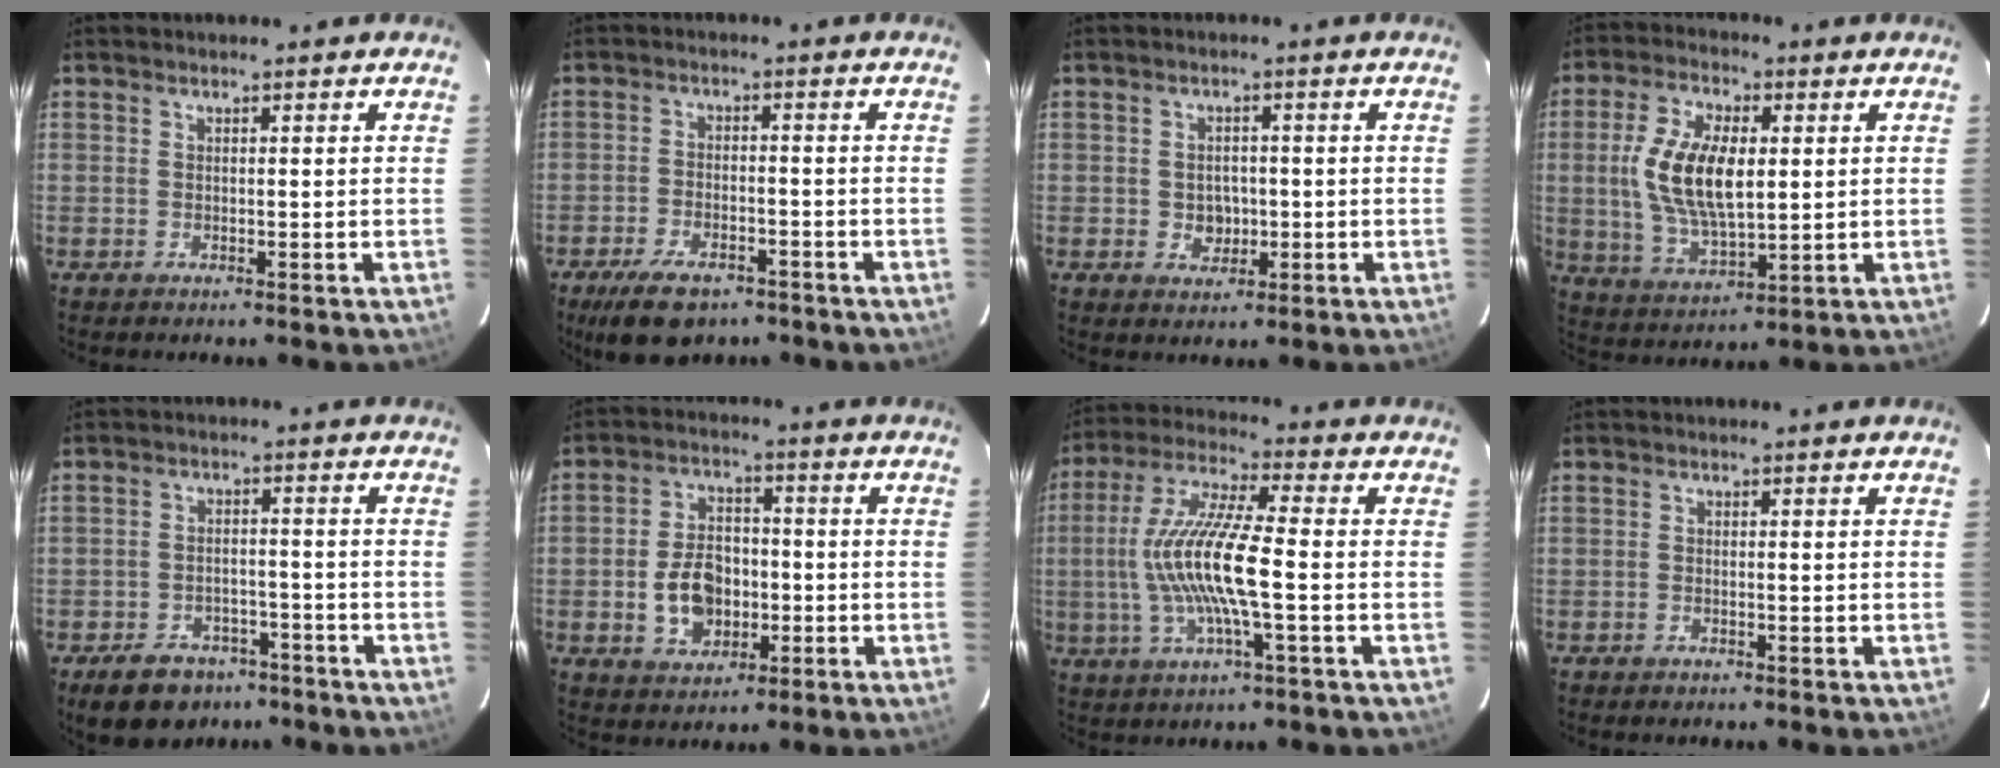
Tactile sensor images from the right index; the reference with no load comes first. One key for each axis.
{"total": 10.2, "fx": -7.1, "fy": 4.7, "fz": 5.5, "tx": -0.127, "ty": -0.011, "tz": -0.114}
{"total": 3.8, "fx": -0.5, "fy": 3.4, "fz": 1.6, "tx": -0.031, "ty": 0.008, "tz": 0.001}
{"total": 13.7, "fx": 1.5, "fy": 6.5, "fz": 11.9, "tx": -0.235, "ty": 0.002, "tz": 0.036}
{"total": 10.3, "fx": -7.2, "fy": 6.4, "fz": 3.8, "tx": -0.096, "ty": 0.015, "tz": -0.093}
{"total": 7.3, "fx": -1.8, "fy": 5.6, "fz": 4.3, "tx": -0.082, "ty": 0.018, "tz": -0.021}
{"total": 14.1, "fx": -1.8, "fy": 1.8, "fz": 13.9, "tx": -0.277, "ty": 0.002, "tz": -0.036}
{"total": 0.7, "fx": -0.6, "fy": 0.4, "fz": 0.0, "tx": -0.002, "ty": 0.003, "tz": -0.010}